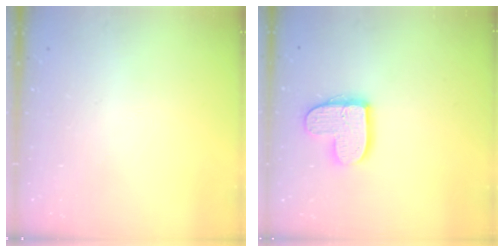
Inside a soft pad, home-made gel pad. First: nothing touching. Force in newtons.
{"total": 12.6, "press": 12.6, "slide": 0.9}